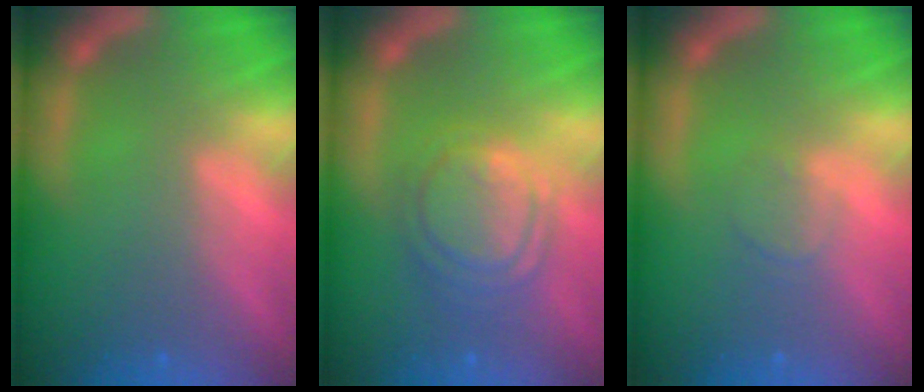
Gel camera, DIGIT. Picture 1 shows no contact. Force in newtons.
{"total": 6.1}
{"total": 1.4}